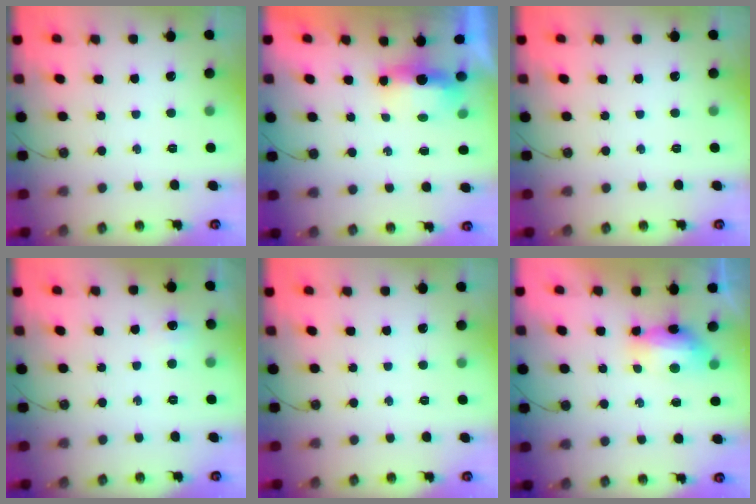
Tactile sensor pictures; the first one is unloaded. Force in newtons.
{"total": 14.4, "press": 7.0, "slide": 12.6}
{"total": 0.0}
{"total": 5.4, "press": 5.3, "slide": 0.8}
{"total": 0.0}
{"total": 7.6, "press": 7.5, "slide": 1.0}